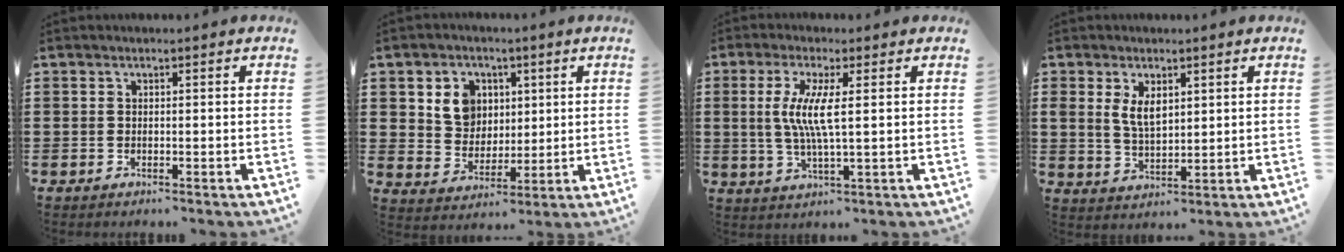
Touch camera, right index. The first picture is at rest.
{"total": 6.5, "force": [2.2, 5.7, 2.0], "torque": [-0.054, 0.012, 0.038]}
{"total": 6.9, "force": [0.9, 0.5, 6.8], "torque": [-0.143, -0.012, 0.009]}
{"total": 4.5, "force": [1.9, 2.4, 3.4], "torque": [-0.073, 0.006, 0.034]}